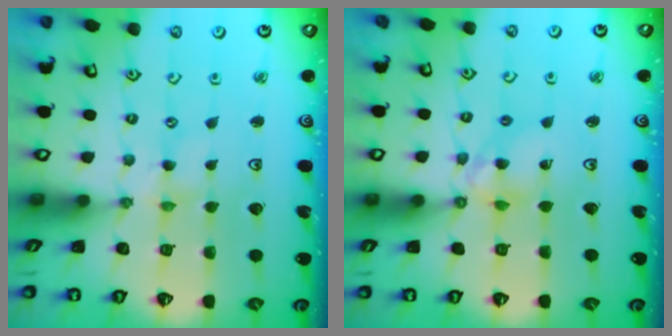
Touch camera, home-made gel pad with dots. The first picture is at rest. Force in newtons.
{"total": 8.7, "press": 8.6, "slide": 0.7}